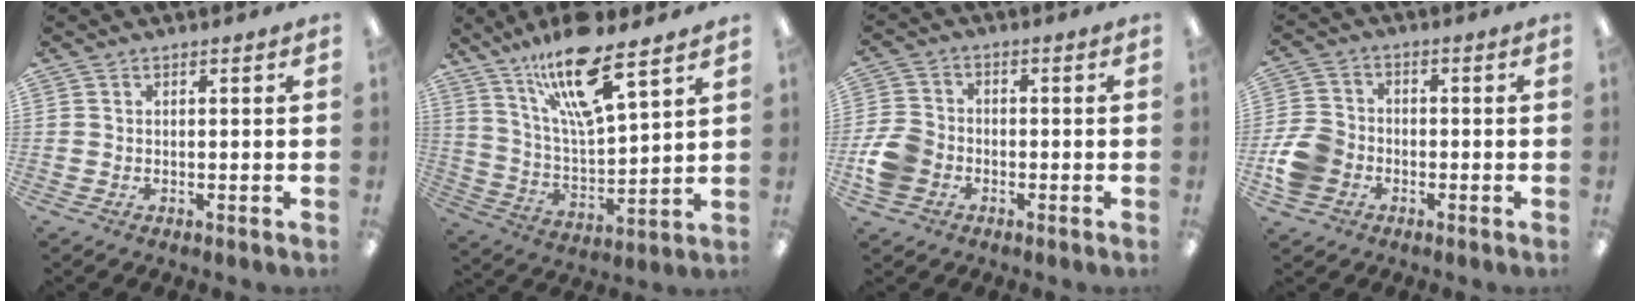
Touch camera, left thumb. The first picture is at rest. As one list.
[{"total": 17.4, "force": [11.8, 4.7, 11.8], "torque": [-0.212, -0.056, 0.196]}, {"total": 7.1, "force": [-2.3, 5.7, 3.6], "torque": [-0.078, 0.021, -0.040]}, {"total": 8.0, "force": [-2.5, 6.6, 3.9], "torque": [-0.082, 0.021, -0.046]}]